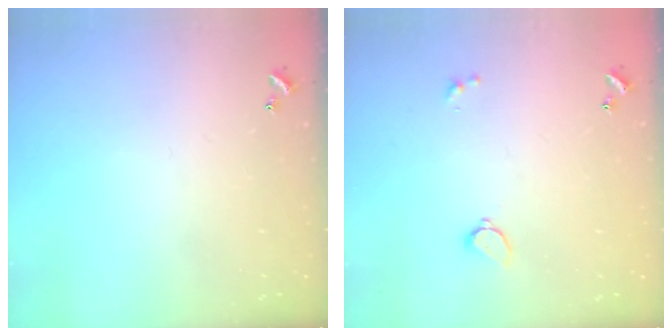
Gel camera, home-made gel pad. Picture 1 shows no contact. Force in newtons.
{"total": 1.5, "press": 1.4, "slide": 0.3}